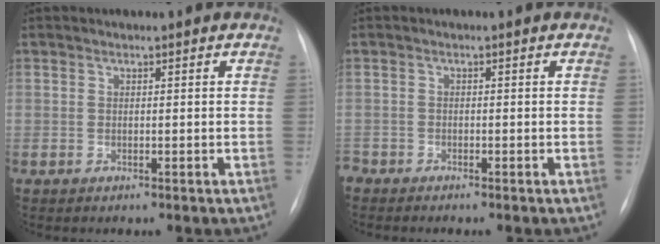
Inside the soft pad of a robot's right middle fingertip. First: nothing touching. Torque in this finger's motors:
{"motor_torque": [0.00, 0.00, 0.03, 0.01]}